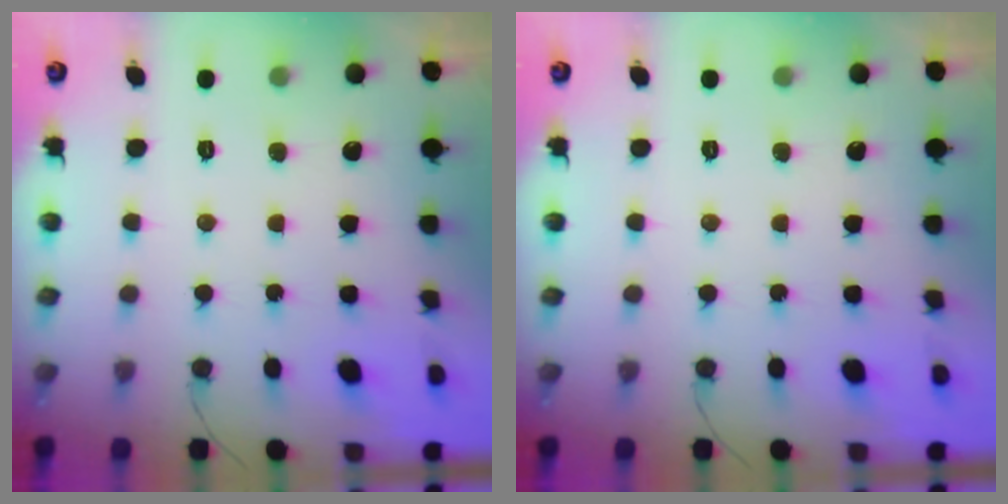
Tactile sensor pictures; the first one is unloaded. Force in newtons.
{"total": 0.0}